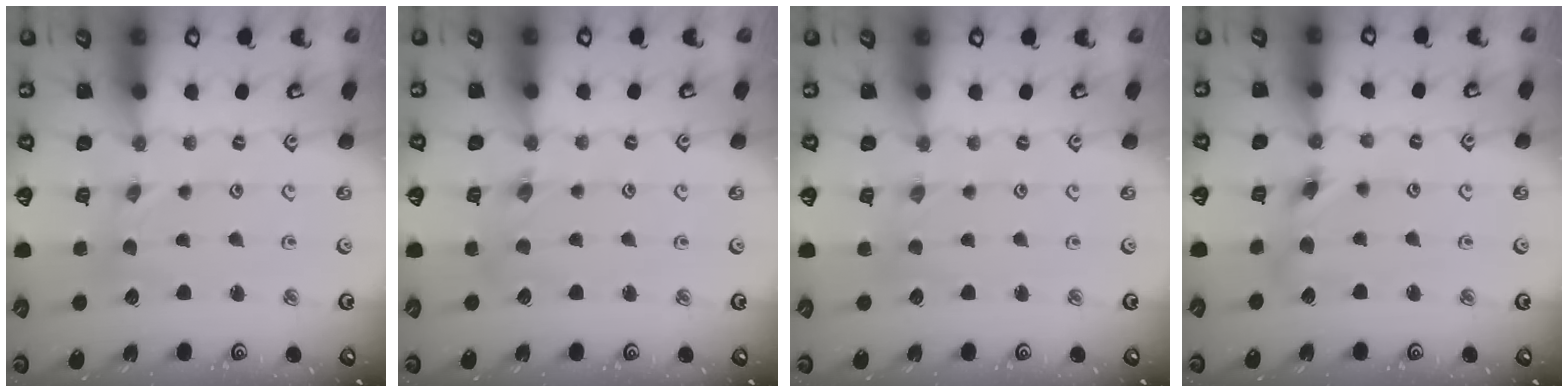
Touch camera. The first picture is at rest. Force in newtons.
{"total": 2.1, "press": 2.1, "slide": 0.3}
{"total": 0.0}
{"total": 6.2, "press": 6.2, "slide": 0.7}